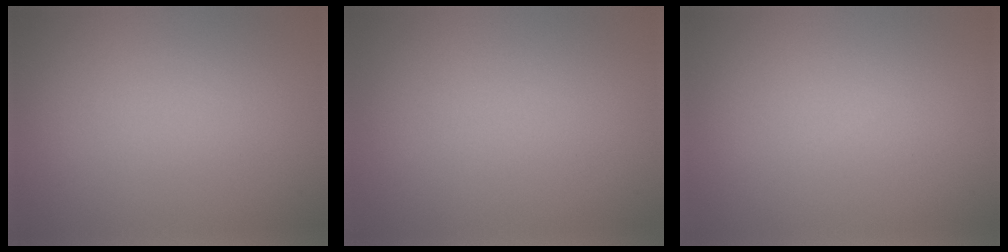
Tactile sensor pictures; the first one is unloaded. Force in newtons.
{"total": 0.0}
{"total": 0.0}